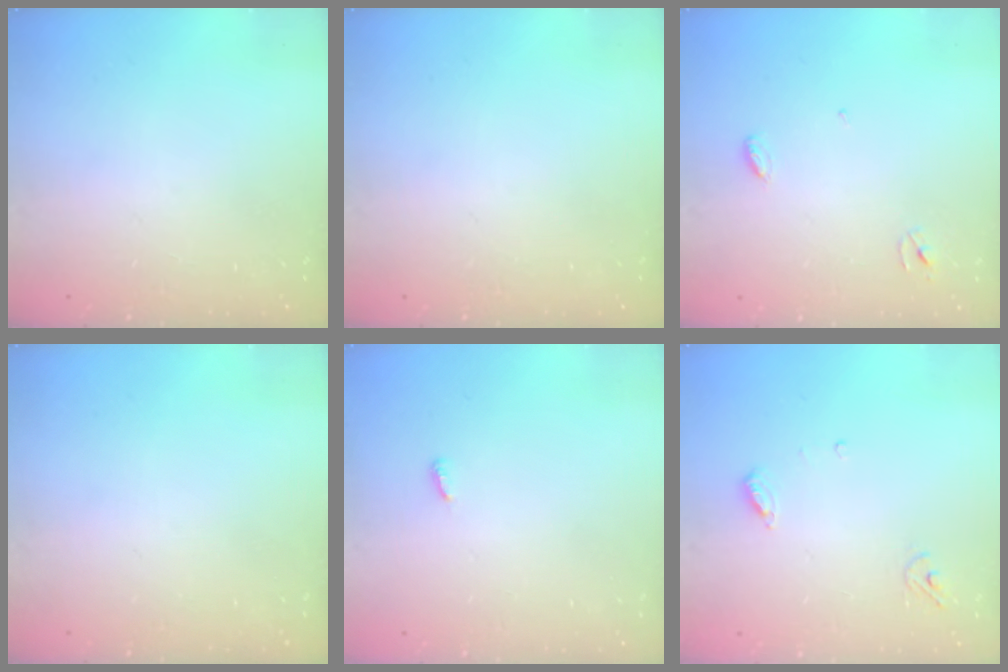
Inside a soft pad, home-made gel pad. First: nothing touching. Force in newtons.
{"total": 0.0}
{"total": 3.3, "press": 3.3, "slide": 0.3}
{"total": 0.0}
{"total": 2.9, "press": 2.9, "slide": 0.2}
{"total": 3.6, "press": 3.6, "slide": 0.3}